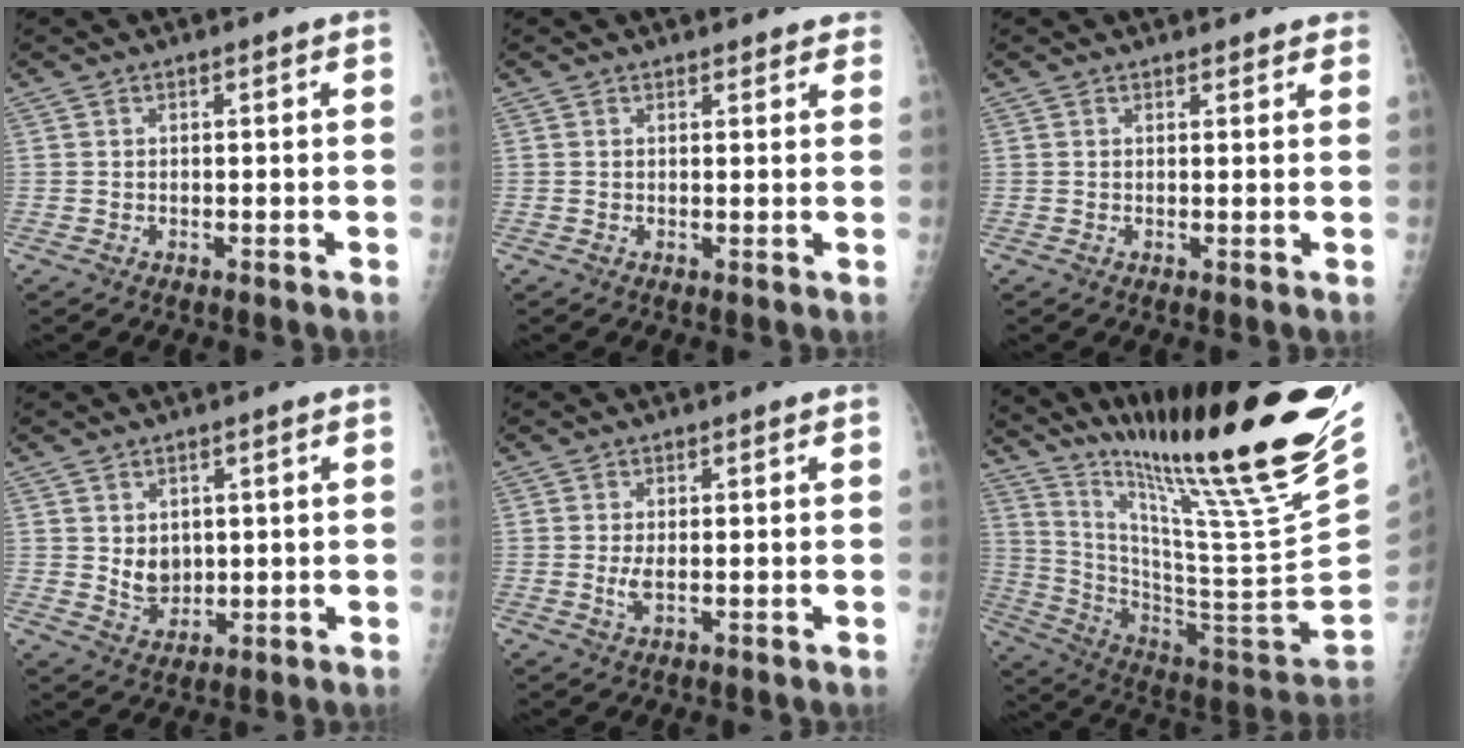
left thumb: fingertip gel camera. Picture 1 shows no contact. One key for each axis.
{"total": 3.4, "fx": 3.1, "fy": 1.1, "fz": 0.5, "tx": 0.015, "ty": -0.013, "tz": 0.024}
{"total": 2.8, "fx": 2.6, "fy": 0.9, "fz": 0.5, "tx": 0.009, "ty": -0.010, "tz": 0.021}
{"total": 4.3, "fx": 1.2, "fy": 3.2, "fz": 2.6, "tx": -0.029, "ty": -0.016, "tz": 0.033}
{"total": 2.2, "fx": 0.3, "fy": 0.6, "fz": 2.1, "tx": -0.044, "ty": -0.005, "tz": 0.011}
{"total": 31.9, "fx": 24.1, "fy": 0.8, "fz": 20.9, "tx": -0.322, "ty": -0.162, "tz": 0.387}